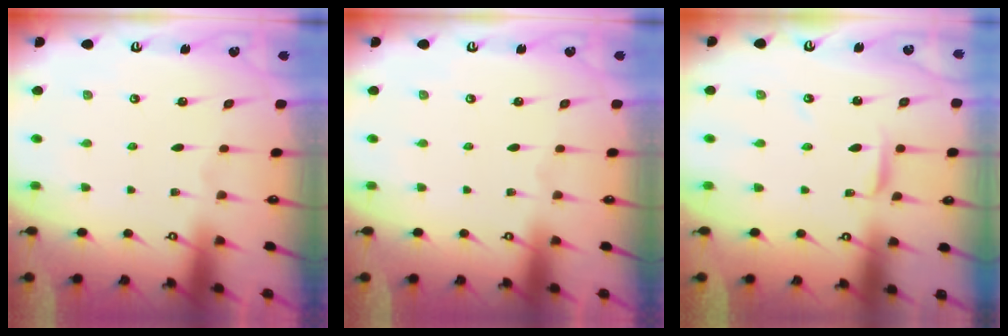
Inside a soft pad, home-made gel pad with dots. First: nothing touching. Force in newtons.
{"total": 0.0}
{"total": 3.9, "press": 3.9, "slide": 0.2}